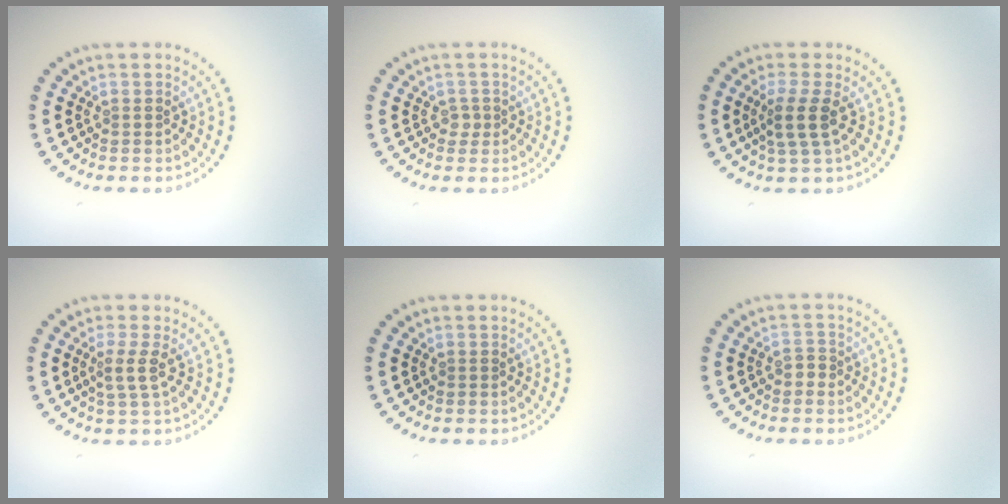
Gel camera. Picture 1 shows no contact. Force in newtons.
{"total": 1.0, "press": 0.7, "slide": 0.6}
{"total": 2.7, "press": 2.2, "slide": 1.6}
{"total": 1.9, "press": 1.4, "slide": 1.2}
{"total": 0.0}
{"total": 1.0, "press": 0.9, "slide": 0.4}